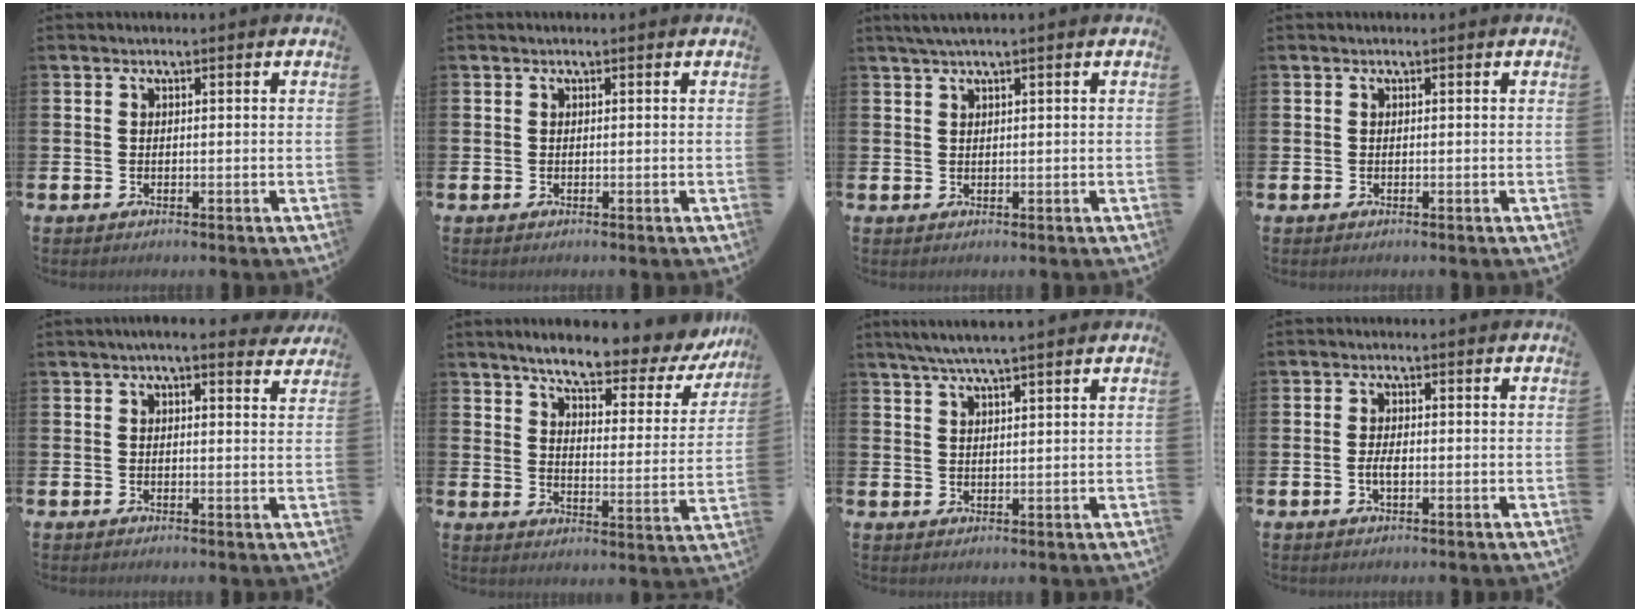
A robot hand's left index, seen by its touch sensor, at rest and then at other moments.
{"total": 0.0}
{"total": 1.7, "force": [1.3, -0.1, 1.2], "torque": [-0.031, 0.005, 0.025]}
{"total": 0.0}
{"total": 3.2, "force": [2.9, 0.4, 1.3], "torque": [-0.024, -0.011, 0.049]}
{"total": 7.5, "force": [6.6, 1.4, 3.4], "torque": [-0.084, -0.044, 0.107]}
{"total": 4.4, "force": [4.0, -0.1, 1.9], "torque": [-0.047, -0.005, 0.072]}
{"total": 1.9, "force": [-0.4, 0.9, 1.6], "torque": [-0.028, 0.001, -0.009]}